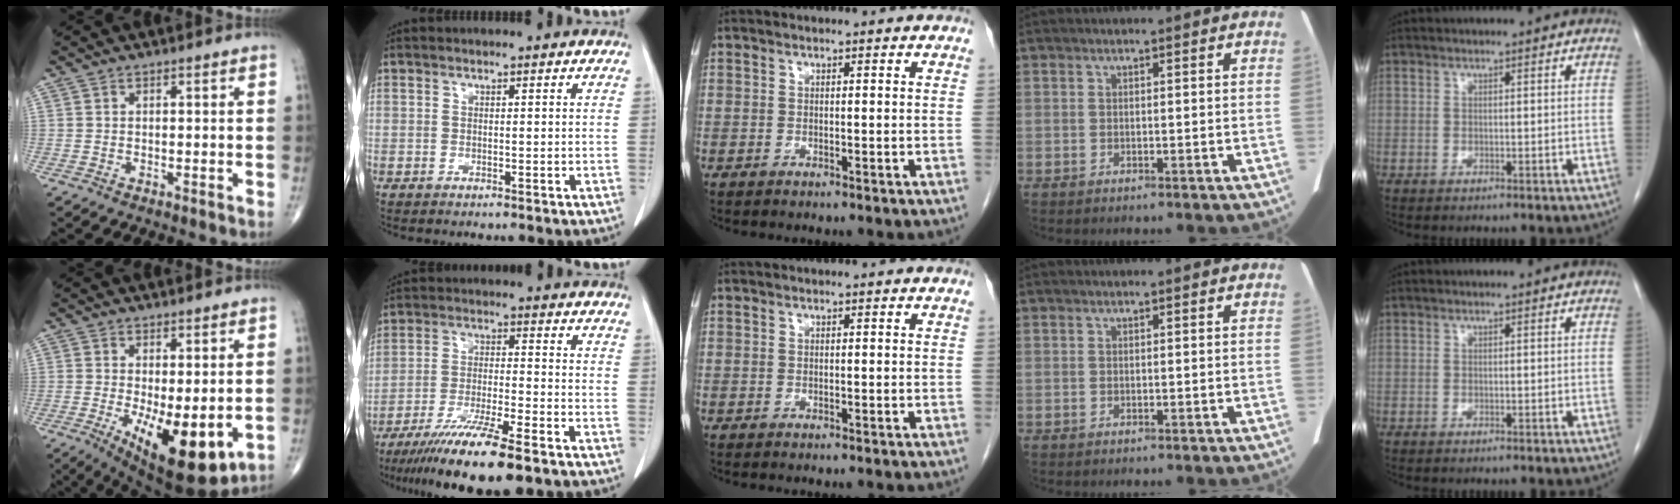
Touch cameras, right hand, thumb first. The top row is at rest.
{"thumb": {"total": 13.8, "force": [-3.1, 5.4, 12.4], "torque": [-0.182, -0.030, -0.029]}, "index": {"total": 14.2, "force": [-10.5, 1.0, 9.6], "torque": [-0.172, -0.038, -0.176]}}